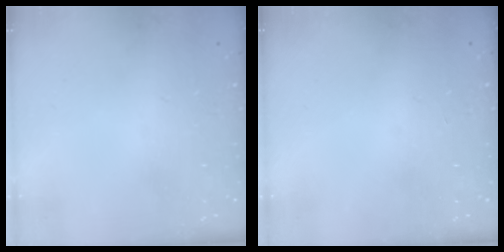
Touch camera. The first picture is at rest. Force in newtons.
{"total": 0.0}